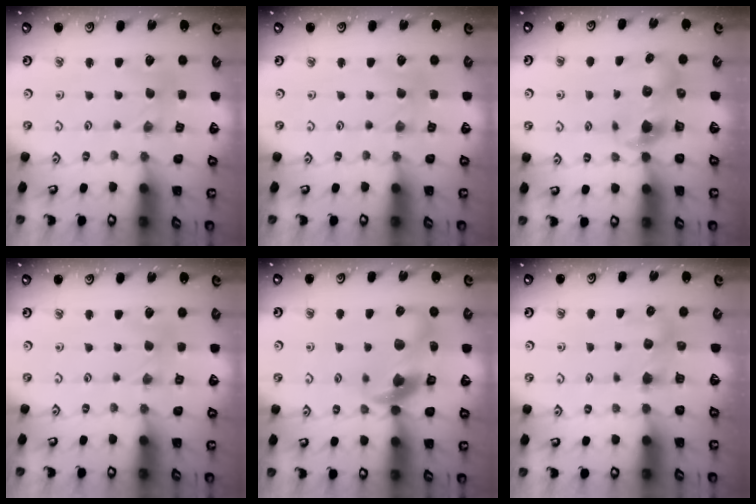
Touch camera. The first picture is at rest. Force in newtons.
{"total": 1.7, "press": 1.7, "slide": 0.3}
{"total": 6.2, "press": 6.2, "slide": 0.4}
{"total": 2.5, "press": 2.4, "slide": 0.4}
{"total": 13.7, "press": 13.6, "slide": 2.0}
{"total": 4.9, "press": 4.9, "slide": 0.4}